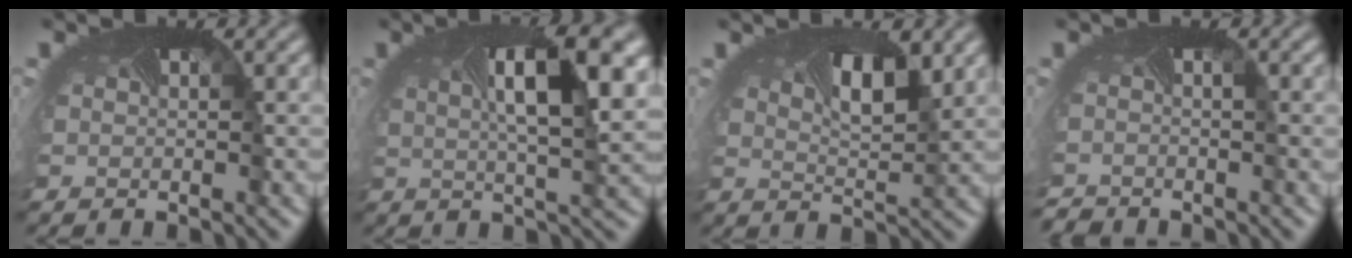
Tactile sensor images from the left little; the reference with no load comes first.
{"total": 9.0, "force": [2.3, 2.6, 8.4], "torque": [-0.127, 0.003, 0.037]}
{"total": 4.6, "force": [2.1, 1.6, 3.7], "torque": [-0.055, 0.004, 0.027]}
{"total": 2.1, "force": [-2.0, 0.3, 0.2], "torque": [-0.003, -0.014, -0.039]}